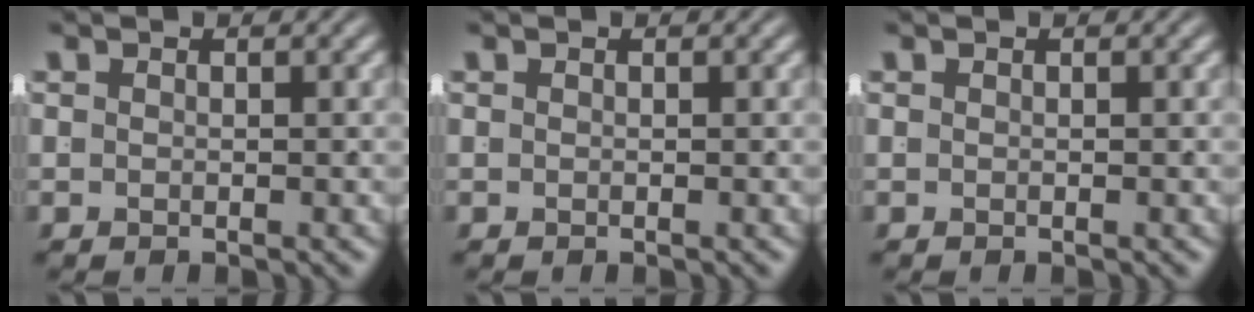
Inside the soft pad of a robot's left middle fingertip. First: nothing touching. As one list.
[{"total": 0.0}, {"total": 0.0}]